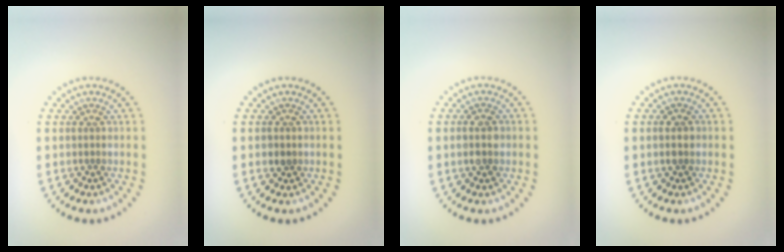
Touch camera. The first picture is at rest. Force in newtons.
{"total": 1.3, "press": 1.2, "slide": 0.4}
{"total": 1.8, "press": 1.8, "slide": 0.3}
{"total": 1.1, "press": 1.1, "slide": 0.1}